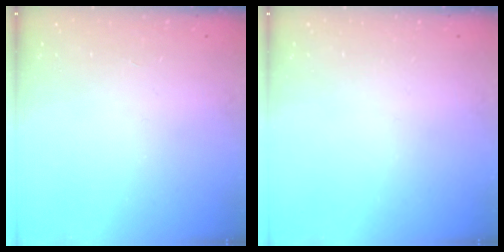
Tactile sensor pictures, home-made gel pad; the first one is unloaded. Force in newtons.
{"total": 0.0}